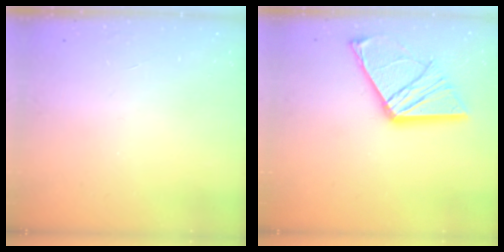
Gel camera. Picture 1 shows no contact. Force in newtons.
{"total": 16.2, "press": 16.1, "slide": 1.4}